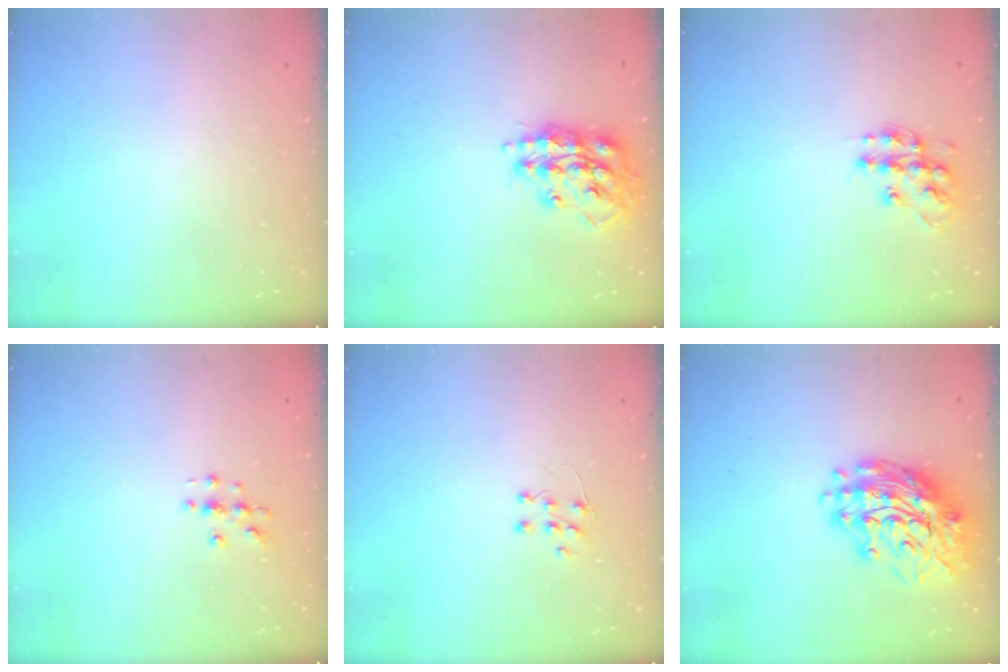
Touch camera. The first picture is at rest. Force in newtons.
{"total": 16.2, "press": 16.2, "slide": 1.4}
{"total": 12.6, "press": 12.5, "slide": 0.9}
{"total": 2.7, "press": 2.7, "slide": 0.3}
{"total": 5.7, "press": 5.6, "slide": 0.4}
{"total": 16.6, "press": 16.5, "slide": 1.7}